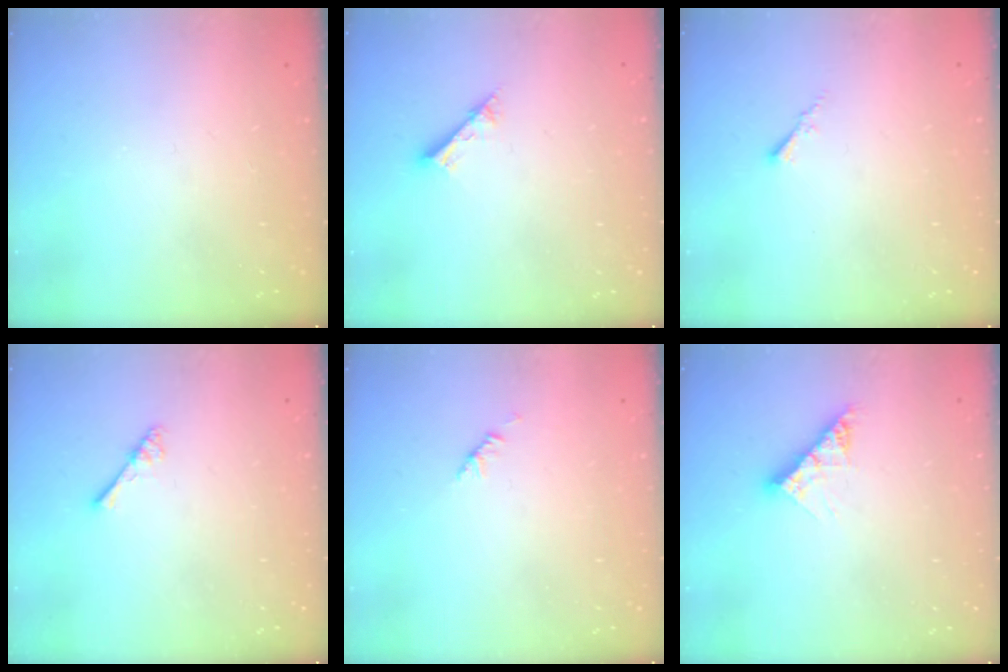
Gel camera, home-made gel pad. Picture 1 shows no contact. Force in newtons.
{"total": 2.6, "press": 2.6, "slide": 0.2}
{"total": 0.5, "press": 0.4, "slide": 0.3}
{"total": 2.5, "press": 2.5, "slide": 0.4}
{"total": 1.9, "press": 1.8, "slide": 0.6}
{"total": 8.6, "press": 8.5, "slide": 0.9}